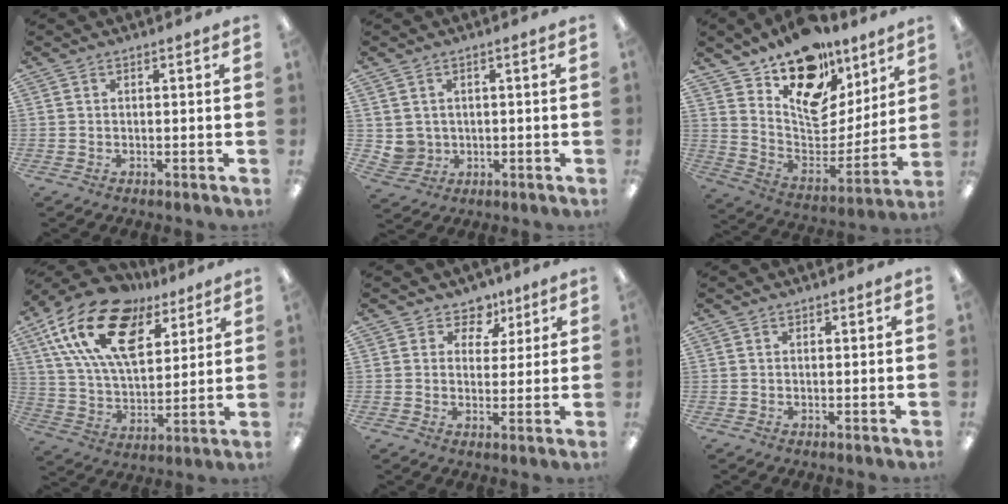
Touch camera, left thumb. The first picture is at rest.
{"total": 3.5, "force": [1.1, 3.3, 0.1], "torque": [-0.013, 0.002, 0.023]}
{"total": 17.2, "force": [11.6, 10.0, 7.8], "torque": [-0.122, -0.098, 0.209]}
{"total": 21.4, "force": [11.9, 11.5, 13.5], "torque": [-0.266, -0.049, 0.213]}
{"total": 6.4, "force": [4.0, 4.7, 1.6], "torque": [-0.021, -0.021, 0.071]}
{"total": 0.6, "force": [0.5, 0.4, 0.2], "torque": [0.005, -0.002, 0.007]}